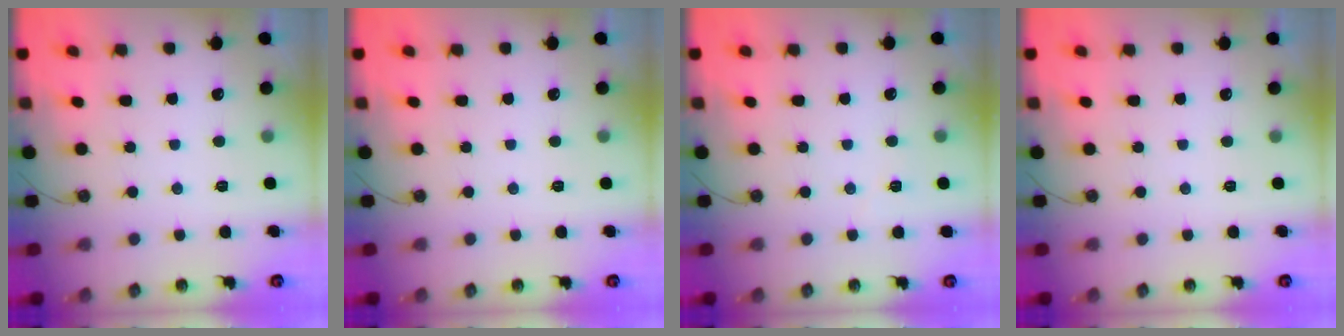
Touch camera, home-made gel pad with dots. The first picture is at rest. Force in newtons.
{"total": 0.0}
{"total": 2.9, "press": 1.9, "slide": 2.2}
{"total": 0.0}